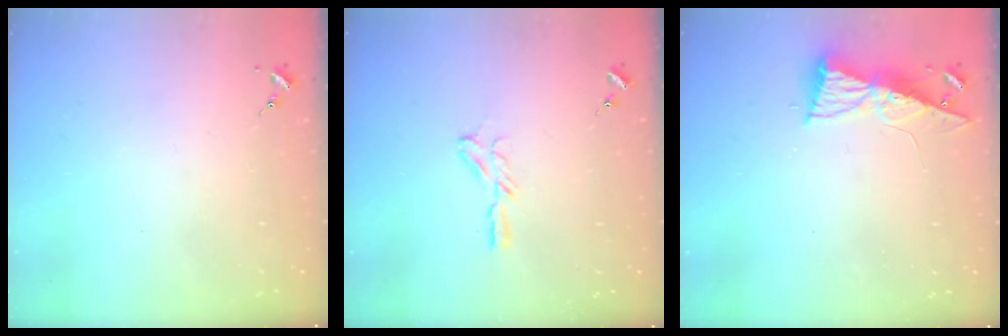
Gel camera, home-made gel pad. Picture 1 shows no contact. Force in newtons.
{"total": 5.6, "press": 5.5, "slide": 0.6}
{"total": 8.3, "press": 8.3, "slide": 0.7}